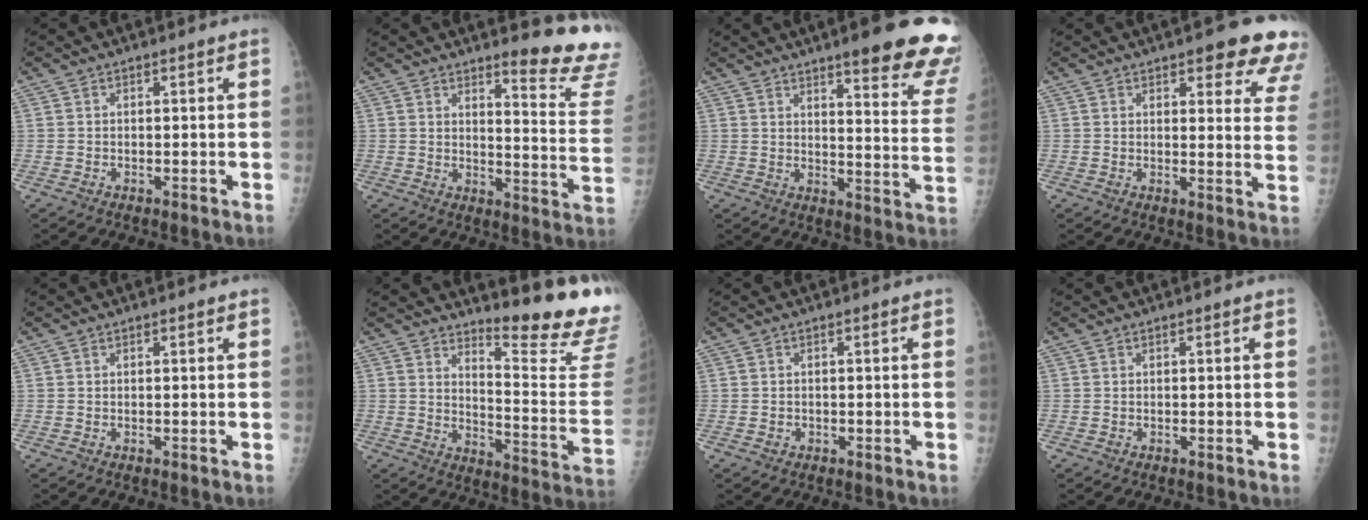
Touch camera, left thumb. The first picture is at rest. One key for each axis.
{"total": 13.5, "fx": 12.3, "fy": 1.1, "fz": 5.7, "tx": -0.048, "ty": -0.149, "tz": 0.136}
{"total": 20.1, "fx": 14.5, "fy": 3.3, "fz": 13.5, "tx": -0.144, "ty": -0.078, "tz": 0.173}
{"total": 12.9, "fx": 8.8, "fy": 4.3, "fz": 8.5, "tx": -0.054, "ty": -0.040, "tz": 0.087}
{"total": 0.0}
{"total": 16.7, "fx": 15.0, "fy": 0.2, "fz": 7.3, "tx": -0.084, "ty": -0.191, "tz": 0.195}
{"total": 0.9, "fx": -0.5, "fy": 0.8, "fz": 0.1, "tx": 0.004, "ty": 0.005, "tz": -0.005}
{"total": 0.0}